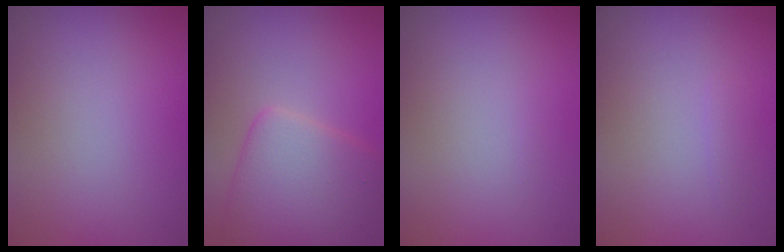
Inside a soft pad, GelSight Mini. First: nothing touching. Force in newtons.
{"total": 5.9, "press": 5.9, "slide": 0.2}
{"total": 0.0}
{"total": 0.6, "press": 0.6, "slide": 0.1}